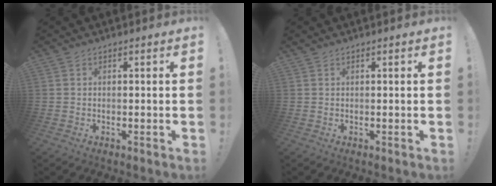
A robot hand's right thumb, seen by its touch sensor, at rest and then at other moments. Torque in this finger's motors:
{"motor_torque": [0.00, 0.00, 0.12, -0.04, 0.00]}